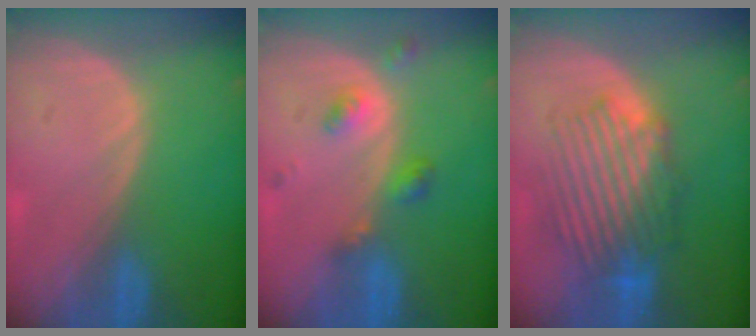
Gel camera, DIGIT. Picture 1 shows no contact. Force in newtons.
{"total": 4.6, "press": 4.1, "slide": 2.1}
{"total": 8.9, "press": 8.6, "slide": 2.4}